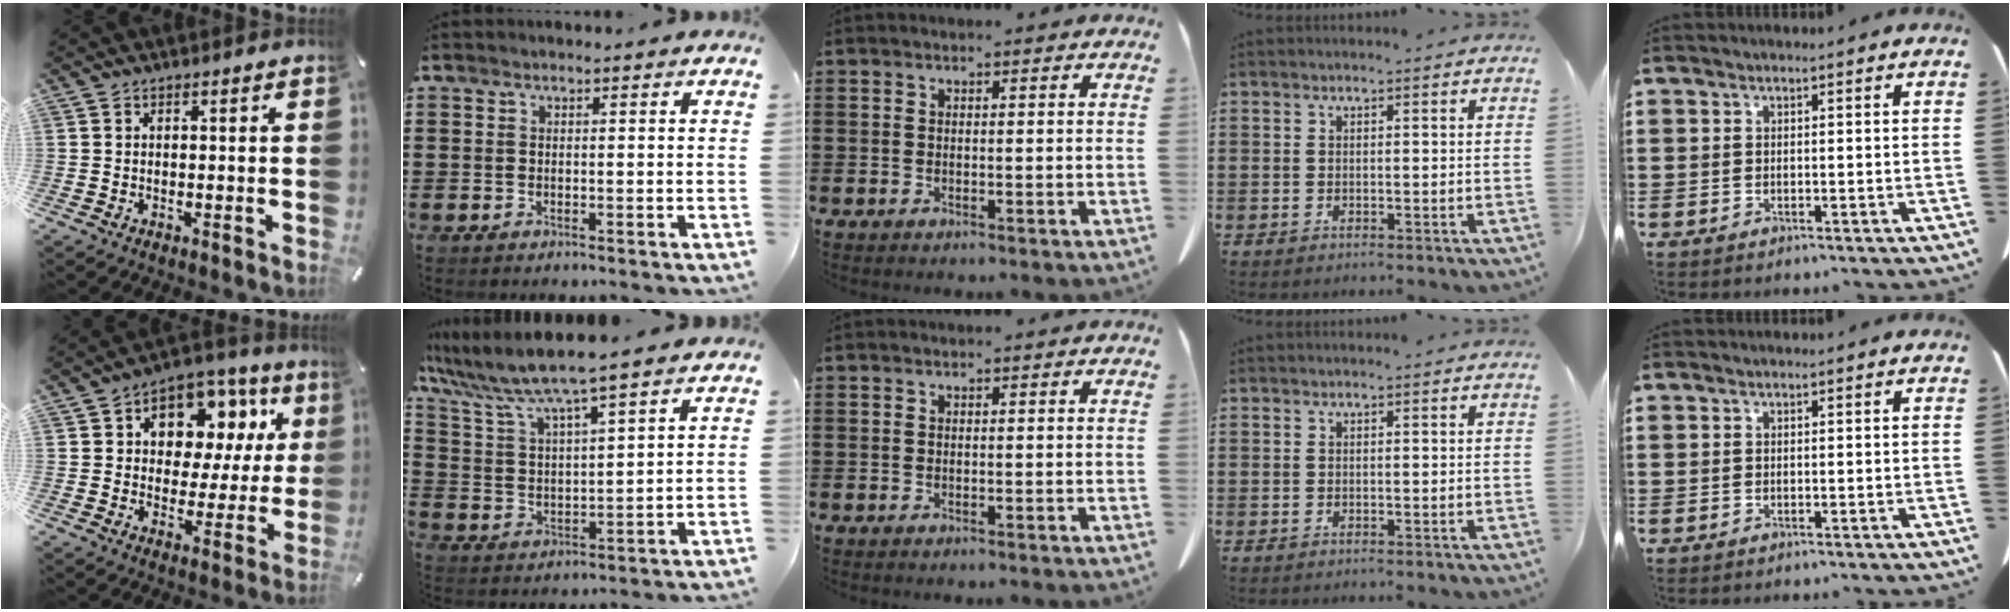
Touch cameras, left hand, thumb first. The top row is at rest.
{"thumb": {"total": 11.5, "force": [4.6, 8.7, 5.8], "torque": [-0.088, -0.032, 0.083]}, "index": {"total": 7.1, "force": [6.2, -0.5, 3.6], "torque": [-0.095, -0.038, 0.102]}}